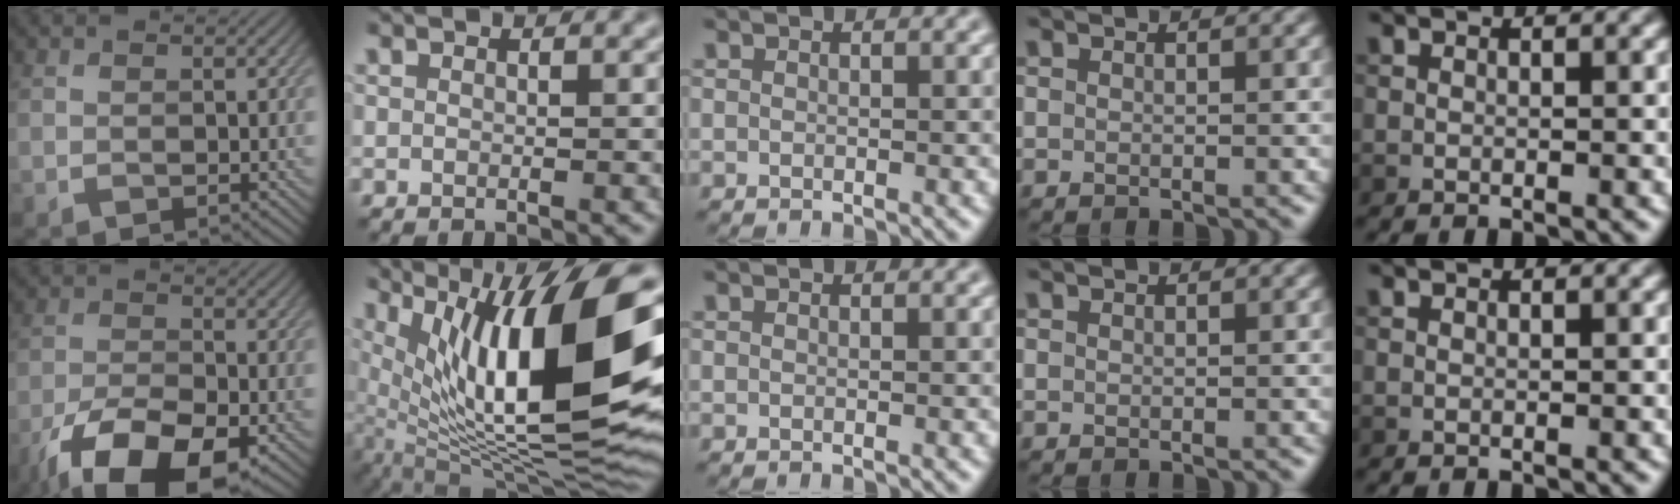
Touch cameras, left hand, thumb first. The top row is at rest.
{"thumb": {"total": 12.2, "force": [-6.8, 5.3, 8.7], "torque": [-0.170, -0.022, -0.126]}, "index": {"total": 16.4, "force": [3.9, 5.9, 14.8], "torque": [-0.253, 0.006, 0.071]}}